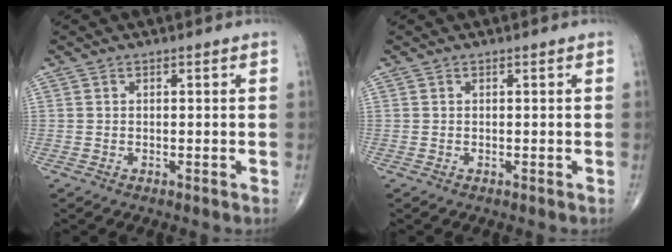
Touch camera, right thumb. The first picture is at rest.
{"total": 0.0}